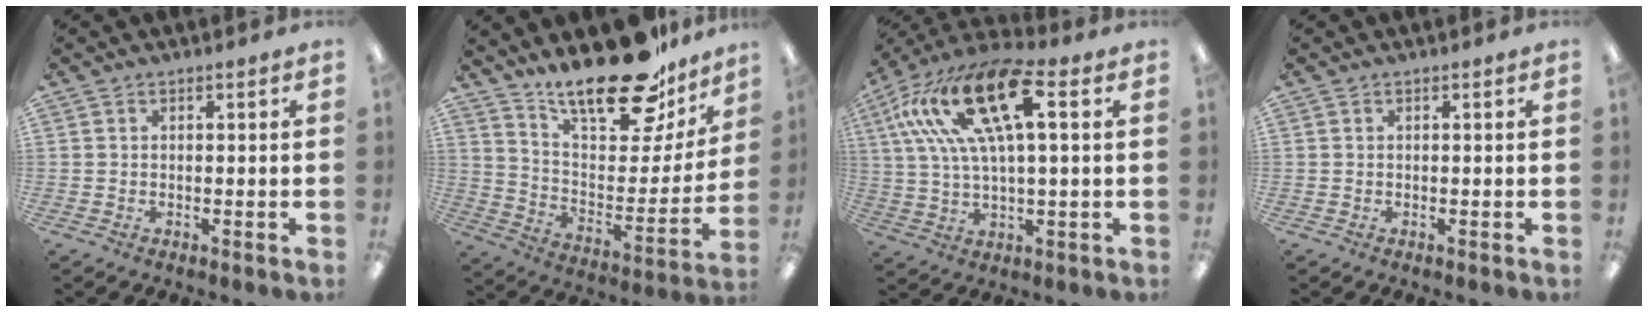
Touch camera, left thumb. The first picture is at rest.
{"total": 23.6, "force": [18.8, 7.8, 11.9], "torque": [-0.177, -0.133, 0.320]}
{"total": 20.9, "force": [8.2, 8.4, 17.2], "torque": [-0.344, -0.015, 0.133]}
{"total": 0.0}